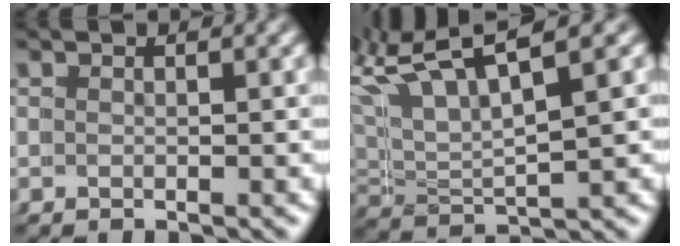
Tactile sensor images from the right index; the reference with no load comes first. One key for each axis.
{"total": 7.5, "fx": 3.8, "fy": 4.7, "fz": 4.4, "tx": -0.116, "ty": 0.000, "tz": 0.063}